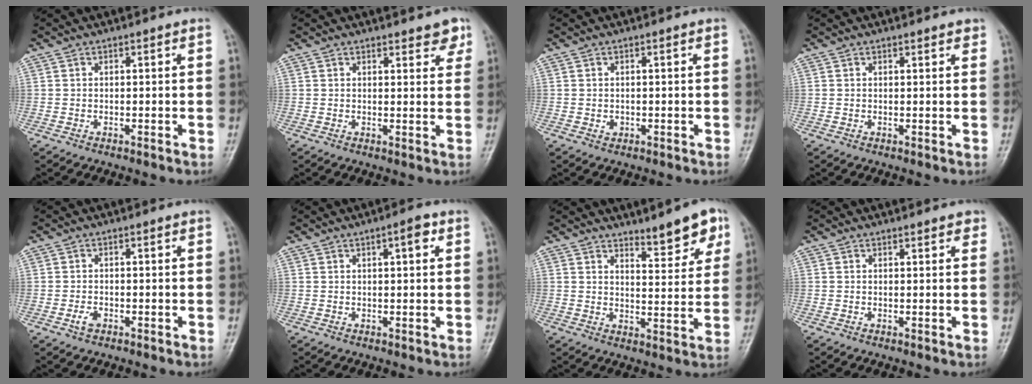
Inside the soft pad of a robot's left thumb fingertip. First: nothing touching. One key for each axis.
{"total": 3.9, "fx": 2.9, "fy": 1.5, "fz": 2.1, "tx": -0.002, "ty": -0.014, "tz": 0.035}
{"total": 0.9, "fx": -0.1, "fy": 0.8, "fz": 0.4, "tx": -0.002, "ty": 0.001, "tz": 0.000}
{"total": 1.2, "fx": 1.0, "fy": 0.4, "fz": 0.6, "tx": -0.006, "ty": -0.004, "tz": 0.011}
{"total": 1.7, "fx": -0.9, "fy": 1.0, "fz": 1.1, "tx": -0.022, "ty": 0.004, "tz": -0.017}
{"total": 3.2, "fx": 1.3, "fy": 0.9, "fz": 2.8, "tx": -0.039, "ty": 0.002, "tz": 0.018}
{"total": 8.1, "fx": 5.6, "fy": 2.4, "fz": 5.4, "tx": -0.051, "ty": -0.038, "tz": 0.079}
{"total": 1.4, "fx": 1.0, "fy": 0.5, "fz": 0.7, "tx": -0.005, "ty": -0.003, "tz": 0.010}